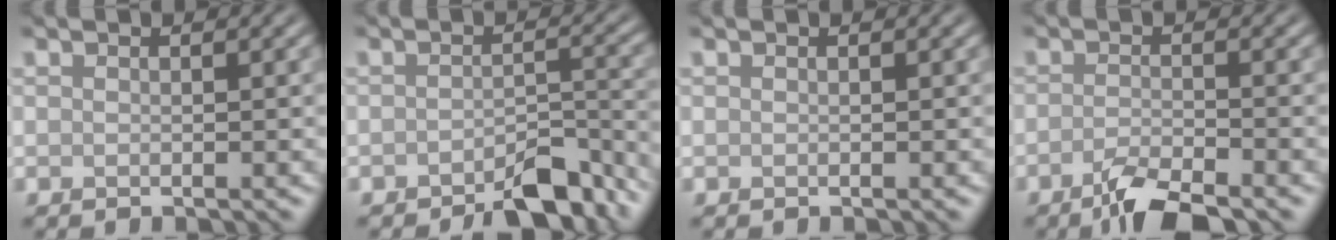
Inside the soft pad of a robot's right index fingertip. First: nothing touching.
{"total": 4.8, "force": [-3.6, 1.6, 2.7], "torque": [-0.033, 0.007, -0.053]}
{"total": 0.0}
{"total": 3.9, "force": [-2.7, 0.9, 2.6], "torque": [-0.050, -0.004, -0.060]}